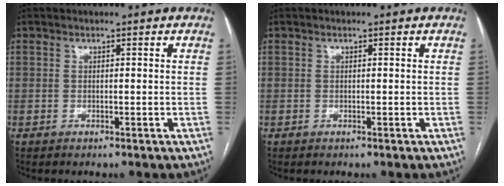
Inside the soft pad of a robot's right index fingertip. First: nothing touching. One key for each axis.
{"total": 0.0}